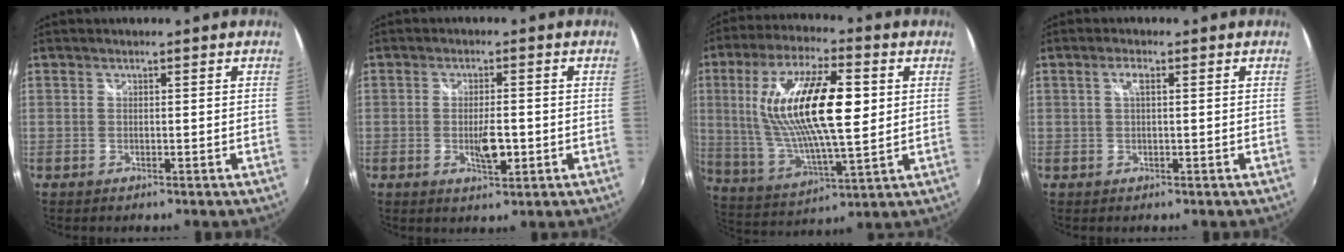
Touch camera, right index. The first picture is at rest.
{"total": 5.0, "force": [-1.1, 1.7, 4.6], "torque": [-0.081, -0.008, -0.016]}
{"total": 20.2, "force": [3.8, 6.3, 18.8], "torque": [-0.353, 0.007, 0.079]}
{"total": 1.9, "force": [0.5, 0.3, 1.8], "torque": [-0.033, 0.004, 0.006]}